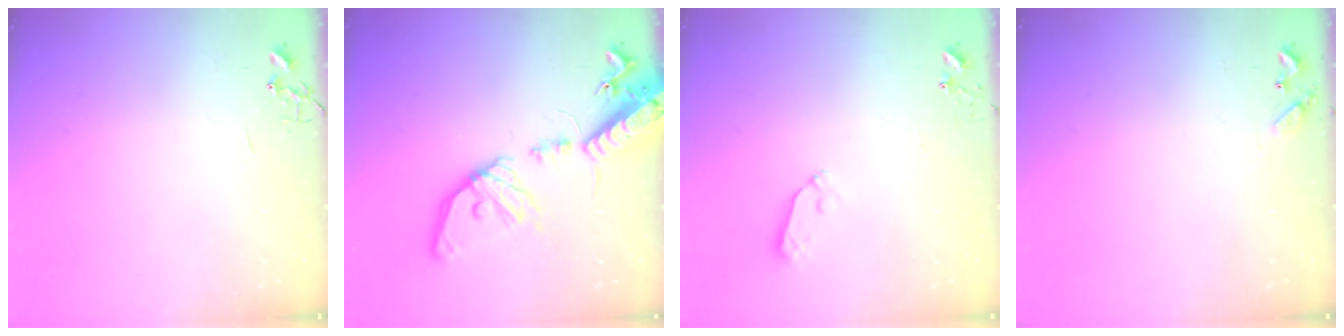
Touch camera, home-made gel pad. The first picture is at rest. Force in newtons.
{"total": 19.5, "press": 19.2, "slide": 3.6}
{"total": 3.7, "press": 3.6, "slide": 0.5}
{"total": 7.0, "press": 7.0, "slide": 0.6}